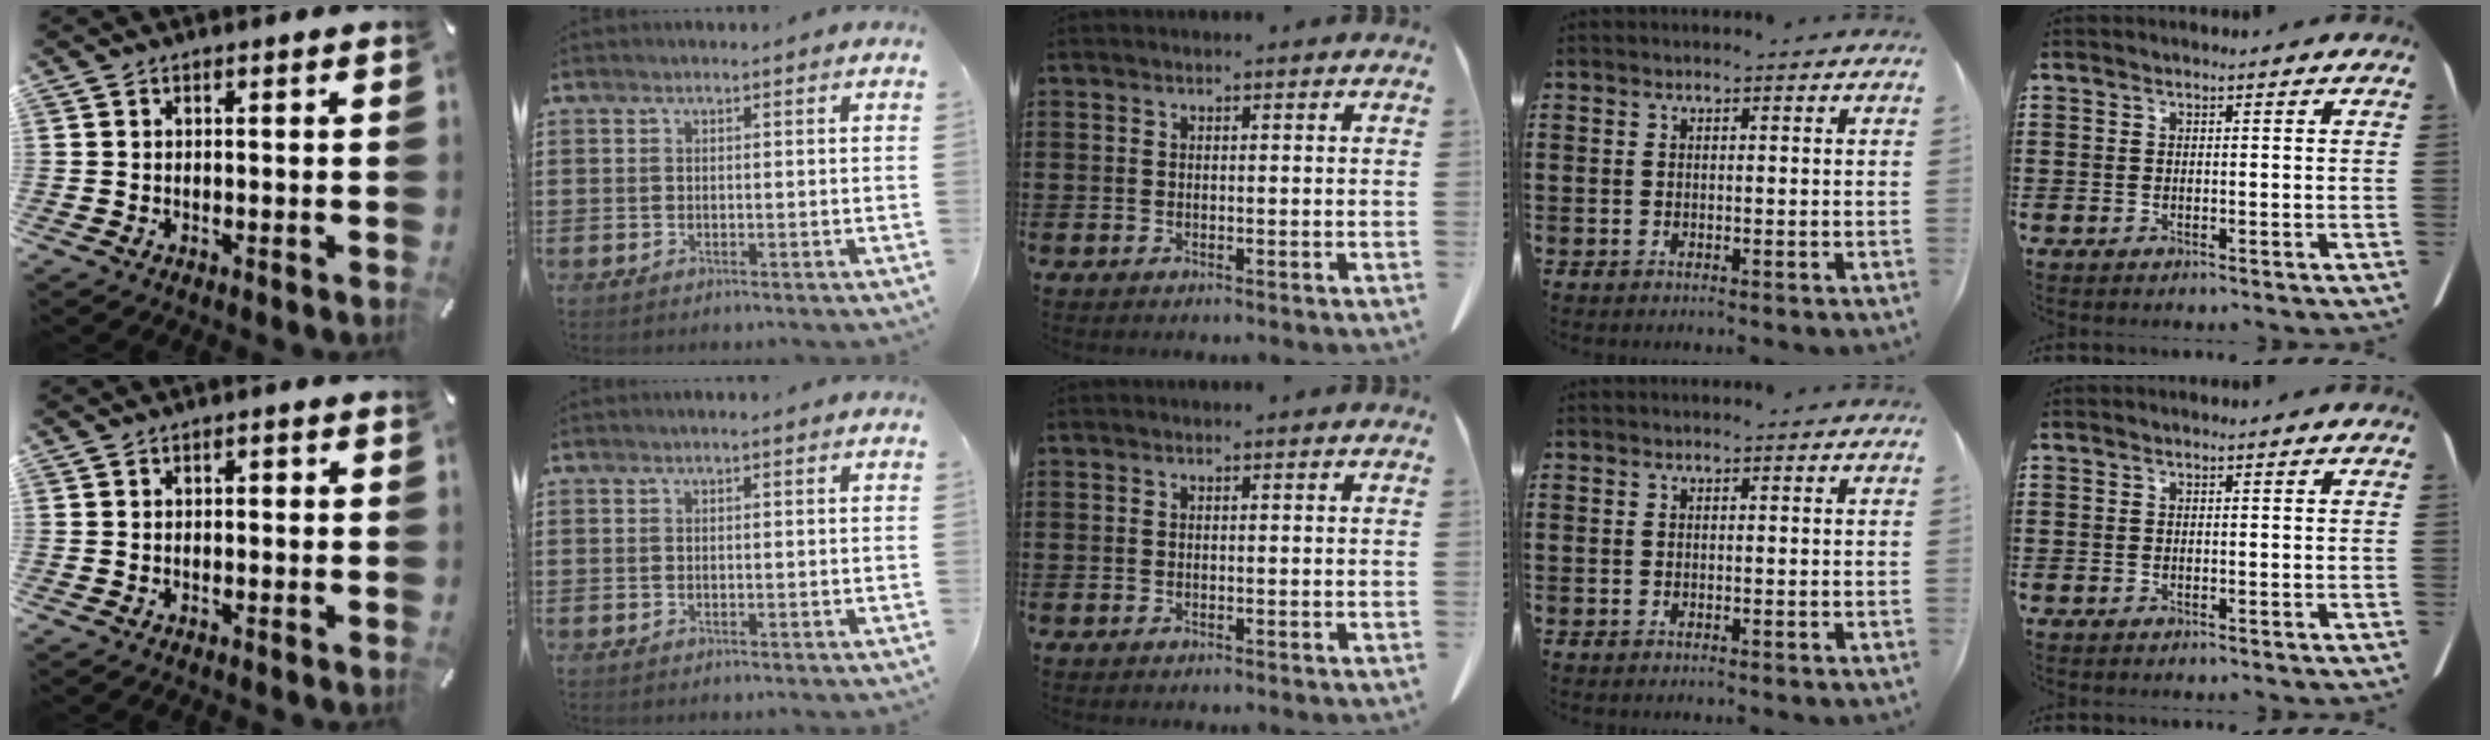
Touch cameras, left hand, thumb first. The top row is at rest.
{"thumb": {"total": 1.1, "force": [-0.5, 0.6, 0.7], "torque": [-0.014, 0.004, -0.011]}}